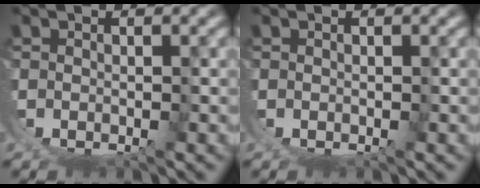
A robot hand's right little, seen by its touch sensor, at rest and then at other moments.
{"total": 0.0}